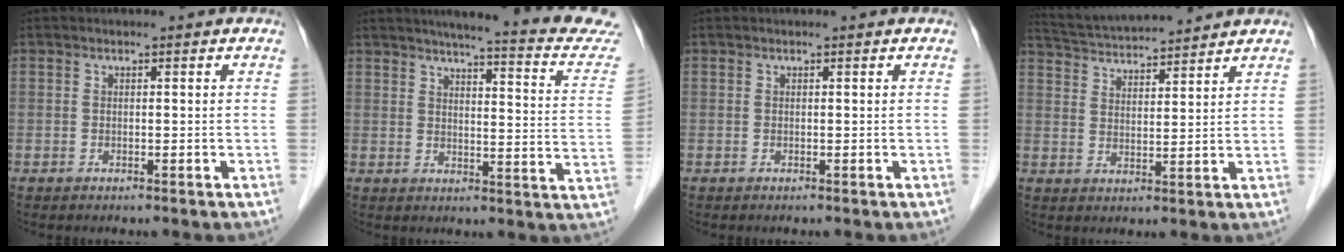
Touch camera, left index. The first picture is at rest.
{"total": 19.5, "force": [17.8, 0.5, 8.0], "torque": [-0.099, -0.063, 0.195]}
{"total": 0.0}
{"total": 12.1, "force": [11.4, 0.7, 3.9], "torque": [-0.080, 0.025, 0.186]}